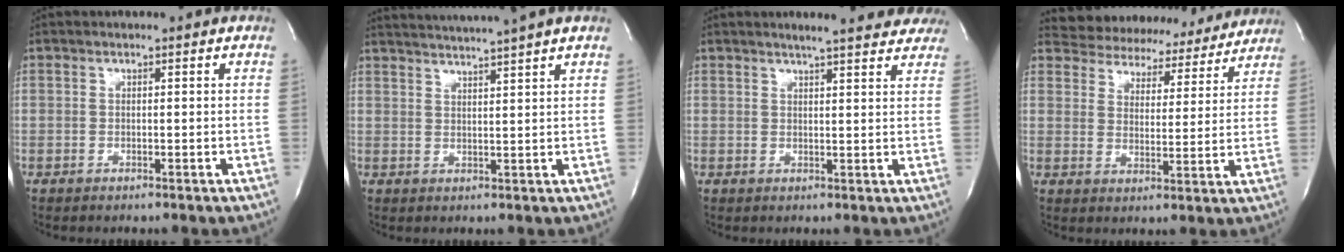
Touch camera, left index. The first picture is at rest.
{"total": 9.5, "force": [8.4, -2.0, 3.8], "torque": [-0.063, 0.003, 0.115]}
{"total": 12.5, "force": [11.3, 2.2, 5.0], "torque": [-0.051, 0.005, 0.123]}
{"total": 17.8, "force": [16.6, 5.8, 2.9], "torque": [-0.035, 0.010, 0.208]}